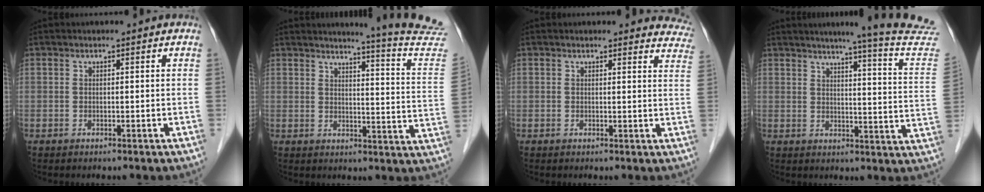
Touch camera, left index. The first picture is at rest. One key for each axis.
{"total": 15.6, "fx": 15.0, "fy": -2.4, "fz": 3.5, "tx": -0.049, "ty": -0.129, "tz": 0.152}
{"total": 8.9, "fx": 8.5, "fy": 2.4, "fz": 0.9, "tx": 0.035, "ty": -0.016, "tz": 0.051}
{"total": 18.8, "fx": 17.3, "fy": -1.9, "fz": 7.1, "tx": -0.095, "ty": -0.098, "tz": 0.186}